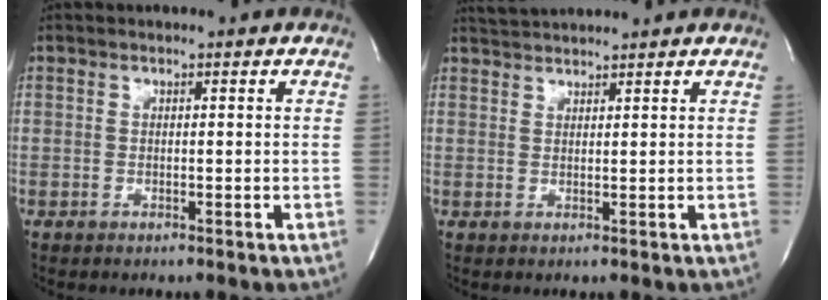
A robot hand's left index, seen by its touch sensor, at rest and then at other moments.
{"total": 4.3, "force": [4.2, -0.2, 0.7], "torque": [-0.020, 0.026, 0.075]}